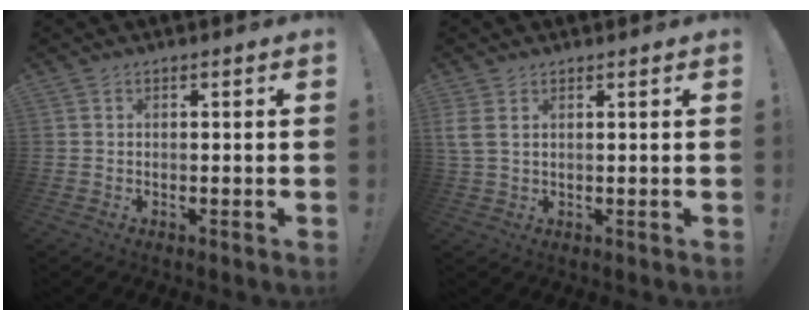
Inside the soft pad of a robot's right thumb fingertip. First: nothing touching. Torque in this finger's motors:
{"motor_torque": [0.56, 0.74, 0.20, -0.06, 0.08]}